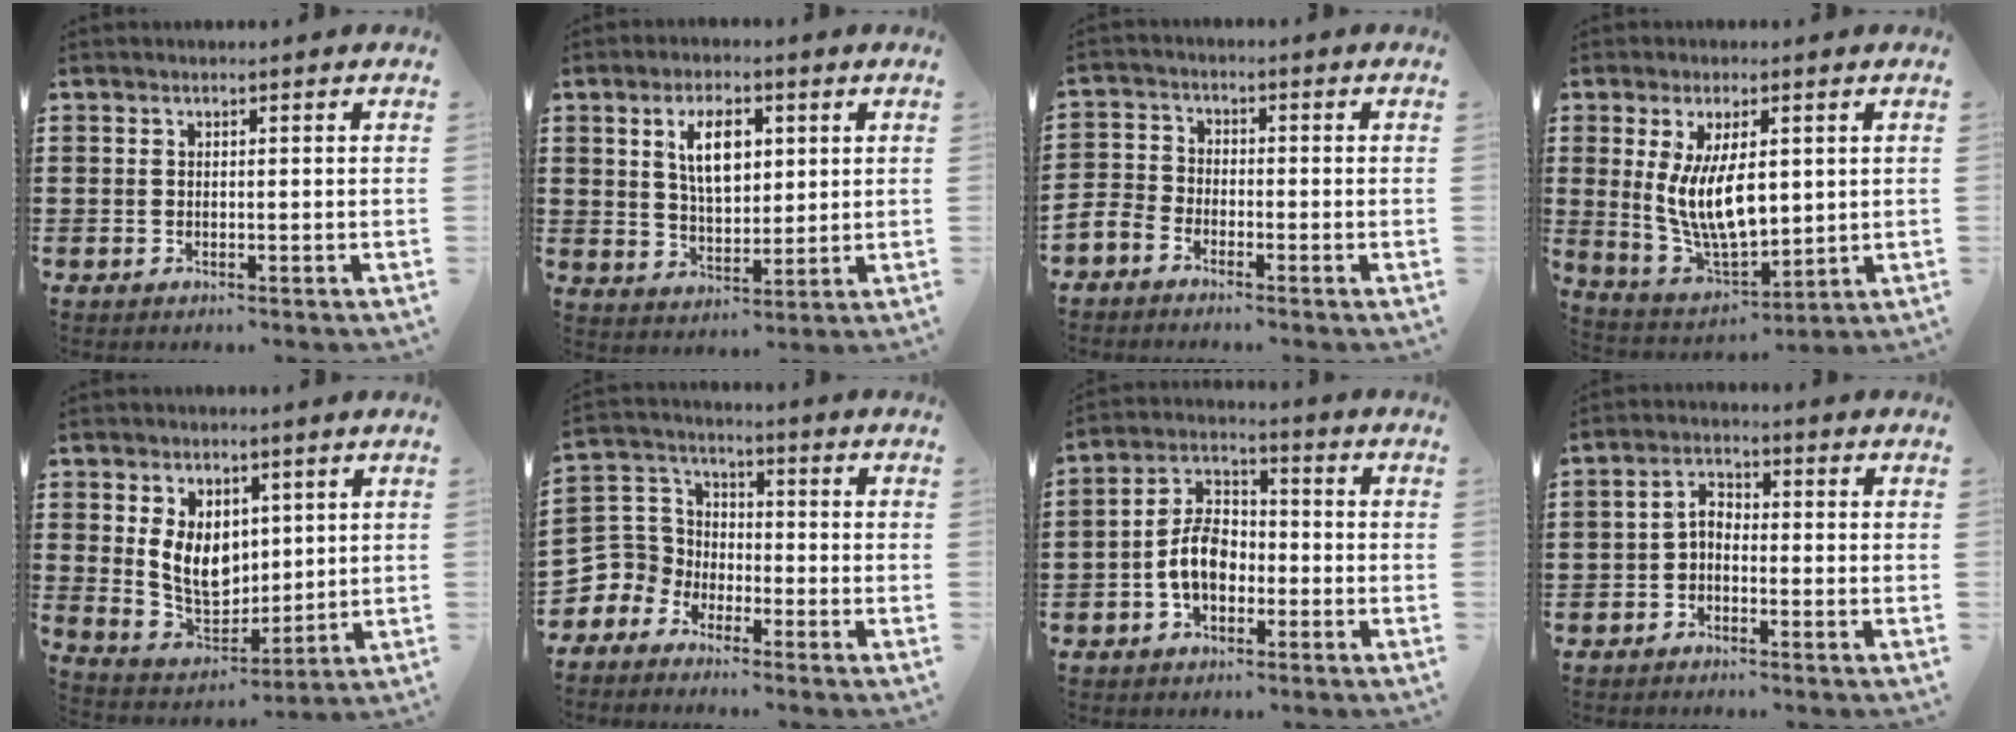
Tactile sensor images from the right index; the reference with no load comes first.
{"total": 7.1, "force": [2.4, 3.7, 5.6], "torque": [-0.097, 0.003, 0.035]}
{"total": 2.7, "force": [-2.5, 1.0, 0.3], "torque": [-0.026, 0.002, -0.057]}
{"total": 9.8, "force": [1.6, 4.4, 8.7], "torque": [-0.177, -0.004, 0.026]}
{"total": 8.0, "force": [2.5, 5.9, 4.8], "torque": [-0.105, 0.000, 0.045]}
{"total": 5.6, "force": [-2.6, 5.0, 0.4], "torque": [-0.061, -0.005, -0.063]}
{"total": 7.0, "force": [-2.0, 4.5, 4.9], "torque": [-0.116, 0.009, -0.044]}
{"total": 2.4, "force": [-1.3, 1.4, 1.5], "torque": [-0.037, 0.007, -0.031]}